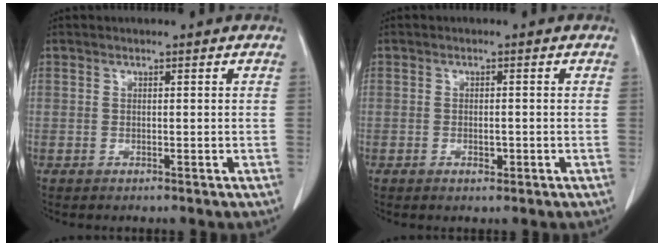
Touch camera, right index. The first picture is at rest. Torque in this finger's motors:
{"motor_torque": [-0.05, 0.00, -0.02, 0.01]}